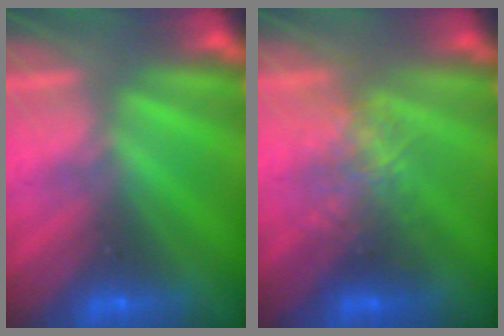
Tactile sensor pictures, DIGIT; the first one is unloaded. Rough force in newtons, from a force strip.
{"total": 2.5}